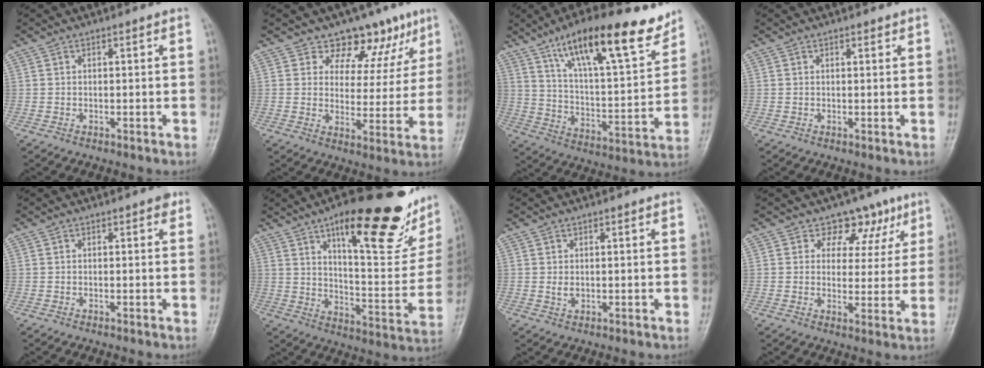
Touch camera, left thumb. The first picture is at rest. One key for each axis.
{"total": 11.1, "fx": 7.9, "fy": 6.8, "fz": 3.8, "tx": 0.000, "ty": -0.041, "tz": 0.099}
{"total": 21.6, "fx": 14.2, "fy": 6.2, "fz": 15.1, "tx": -0.210, "ty": -0.054, "tz": 0.236}
{"total": 1.0, "fx": 0.7, "fy": 0.4, "fz": 0.6, "tx": -0.006, "ty": -0.003, "tz": 0.008}
{"total": 1.1, "fx": 0.6, "fy": 0.6, "fz": 0.7, "tx": -0.003, "ty": 0.000, "tz": 0.002}
{"total": 27.3, "fx": 15.7, "fy": 8.5, "fz": 20.7, "tx": -0.244, "ty": -0.054, "tz": 0.234}
{"total": 1.9, "fx": 0.5, "fy": 1.1, "fz": 1.5, "tx": -0.022, "ty": -0.005, "tz": 0.013}
{"total": 8.1, "fx": 5.2, "fy": 5.9, "fz": 2.1, "tx": 0.022, "ty": -0.019, "tz": 0.062}